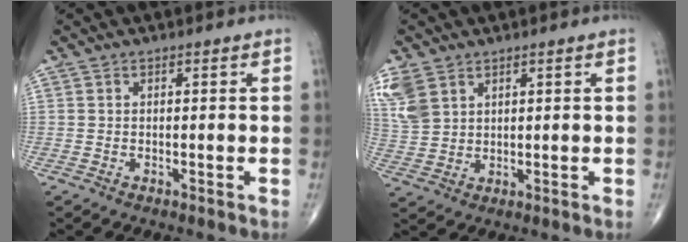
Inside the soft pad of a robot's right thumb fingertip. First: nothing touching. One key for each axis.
{"total": 7.5, "fx": 4.0, "fy": 5.0, "fz": 3.8, "tx": -0.086, "ty": -0.003, "tz": 0.096}